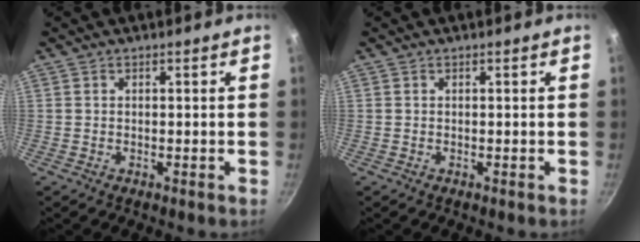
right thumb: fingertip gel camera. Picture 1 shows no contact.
{"total": 0.0}